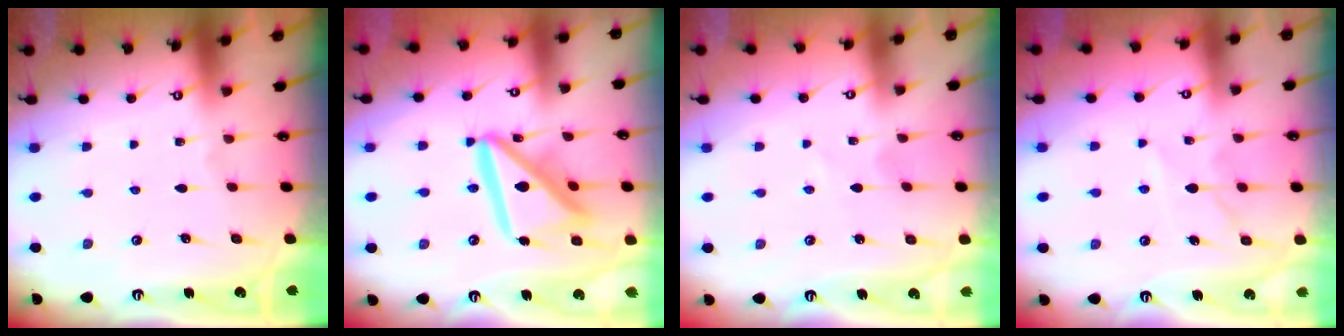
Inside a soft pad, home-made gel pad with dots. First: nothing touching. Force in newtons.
{"total": 17.3, "press": 17.1, "slide": 2.0}
{"total": 1.8, "press": 1.7, "slide": 0.3}
{"total": 6.9, "press": 6.8, "slide": 0.7}